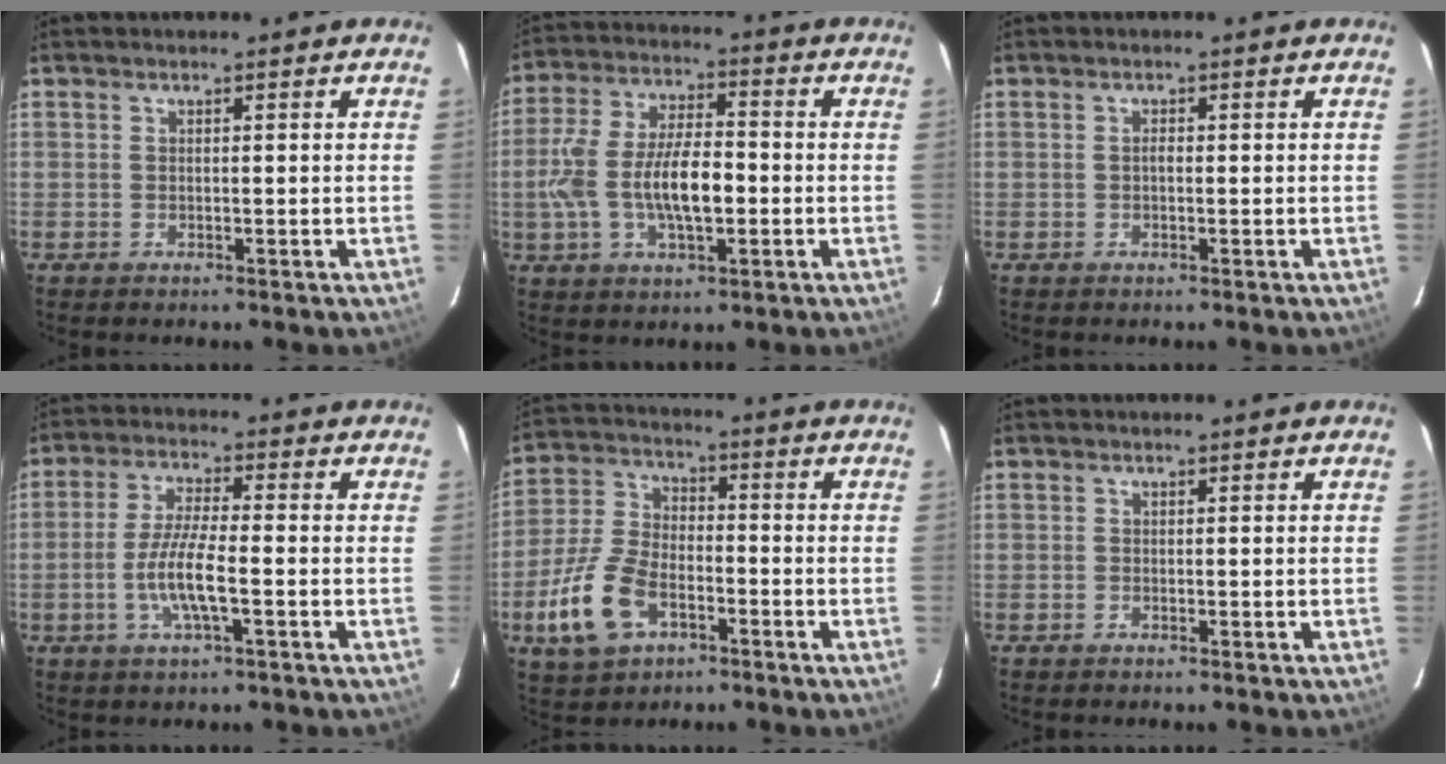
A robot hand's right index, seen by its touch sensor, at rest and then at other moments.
{"total": 13.1, "force": [-2.2, 5.2, 11.8], "torque": [-0.238, 0.002, -0.038]}
{"total": 0.6, "force": [-0.1, 0.4, 0.5], "torque": [-0.007, 0.004, -0.004]}
{"total": 7.7, "force": [-2.3, 1.0, 7.3], "torque": [-0.147, -0.003, -0.045]}
{"total": 12.9, "force": [-5.8, 7.3, 8.9], "torque": [-0.210, 0.001, -0.109]}
{"total": 0.0}